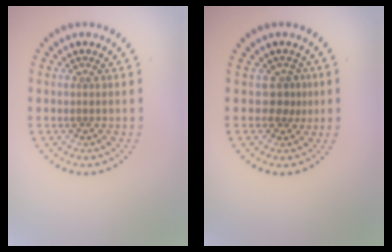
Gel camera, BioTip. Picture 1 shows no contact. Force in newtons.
{"total": 1.7, "press": 1.3, "slide": 1.2}